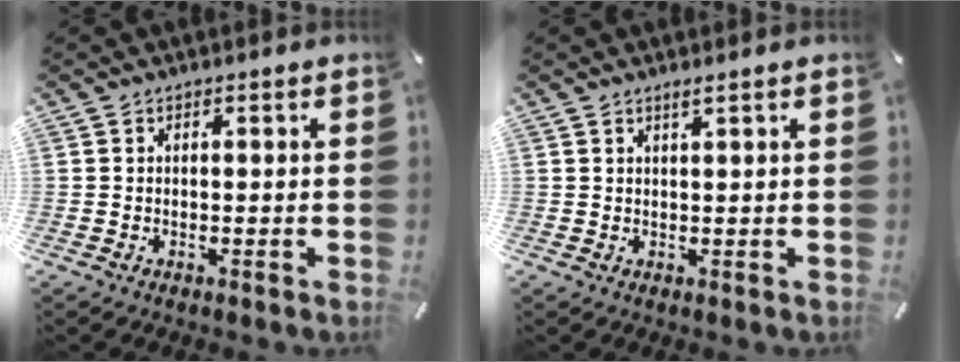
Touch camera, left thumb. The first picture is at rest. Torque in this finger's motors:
{"motor_torque": [0.01, 0.01, 0.04, -0.20, 0.04]}